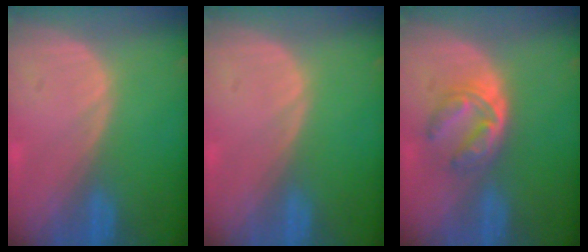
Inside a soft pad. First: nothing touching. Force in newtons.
{"total": 0.0}
{"total": 6.1, "press": 5.2, "slide": 3.2}